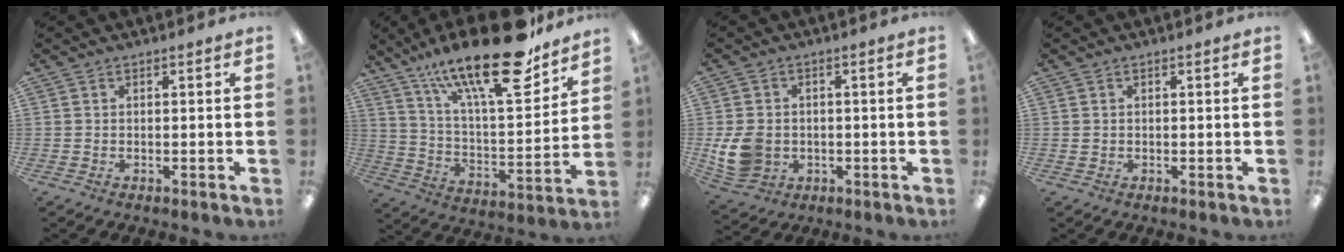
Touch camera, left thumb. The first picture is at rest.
{"total": 25.9, "force": [17.8, 7.4, 17.2], "torque": [-0.272, -0.109, 0.291]}
{"total": 9.4, "force": [-1.2, 7.8, 5.1], "torque": [-0.111, 0.008, -0.020]}
{"total": 0.6, "force": [0.1, 0.6, 0.2], "torque": [-0.004, 0.004, 0.001]}